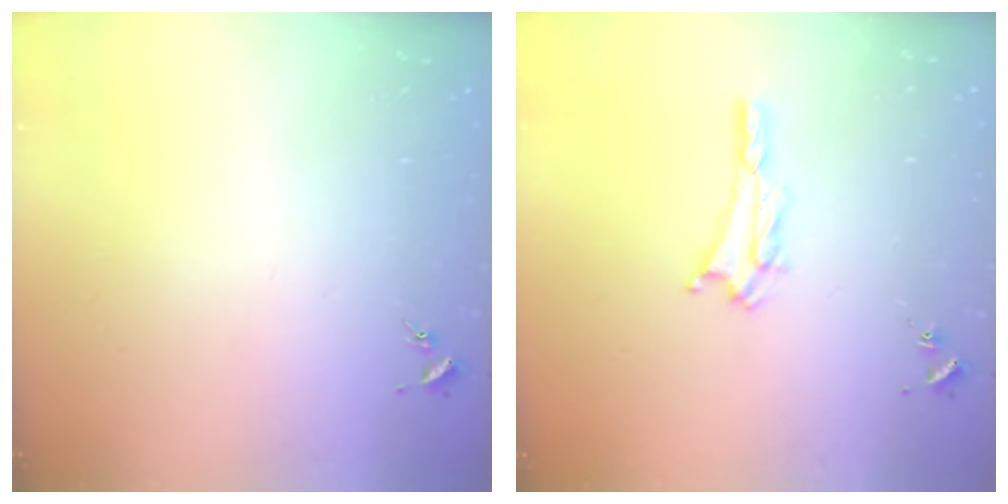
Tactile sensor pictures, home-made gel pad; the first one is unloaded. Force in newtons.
{"total": 2.4, "press": 2.4, "slide": 0.4}